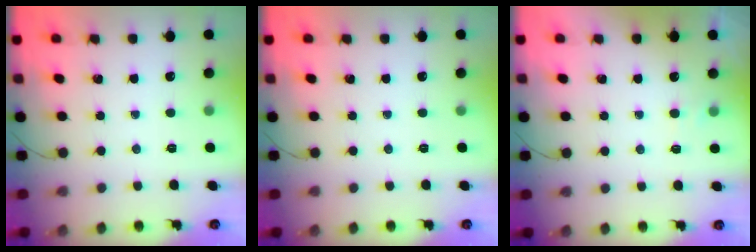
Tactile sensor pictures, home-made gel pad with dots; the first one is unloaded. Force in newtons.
{"total": 0.0}
{"total": 3.7, "press": 3.5, "slide": 1.1}